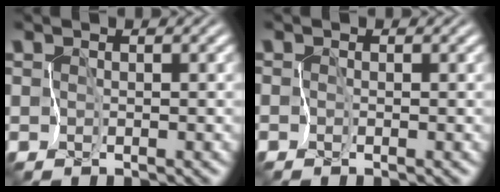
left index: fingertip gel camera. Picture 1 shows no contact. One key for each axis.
{"total": 0.0}